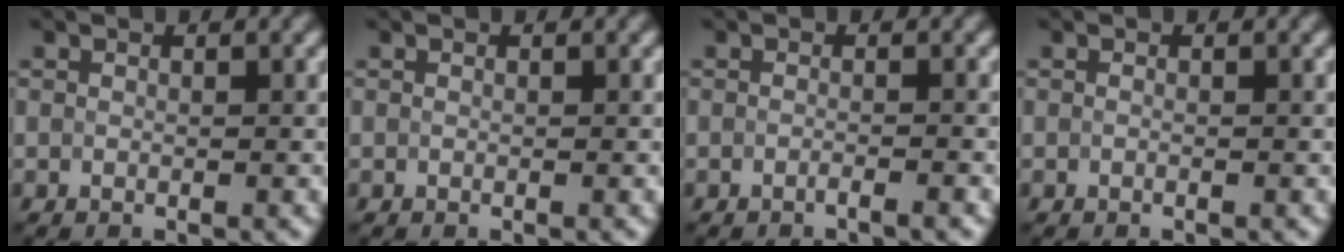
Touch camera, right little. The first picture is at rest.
{"total": 0.0}
{"total": 1.1, "force": [-0.7, 0.3, 0.8], "torque": [-0.007, 0.000, -0.015]}
{"total": 0.0}